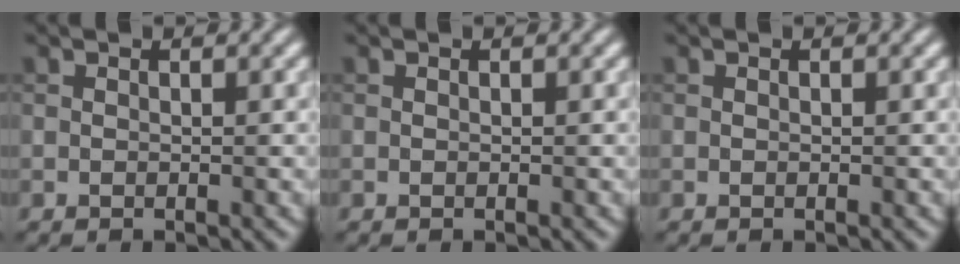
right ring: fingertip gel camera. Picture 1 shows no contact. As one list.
[{"total": 0.0}, {"total": 0.0}]